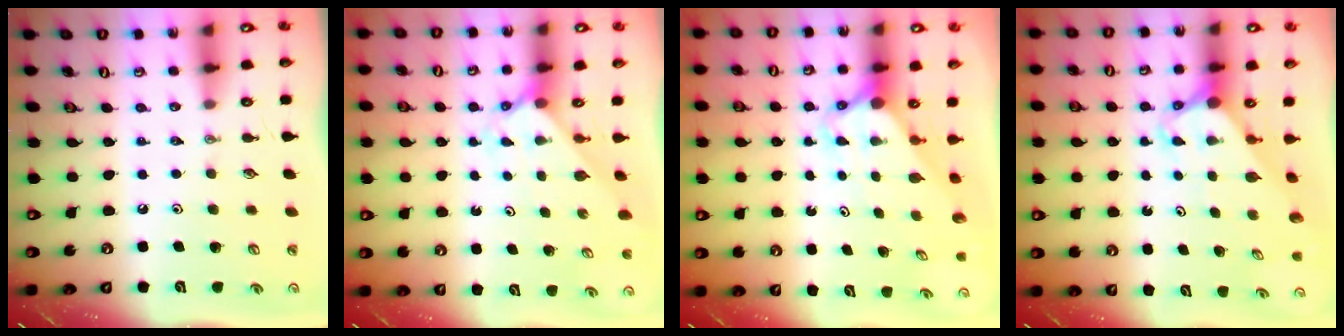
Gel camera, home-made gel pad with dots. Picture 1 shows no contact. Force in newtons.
{"total": 2.1, "press": 2.1, "slide": 0.2}
{"total": 2.9, "press": 2.9, "slide": 0.3}
{"total": 5.2, "press": 5.1, "slide": 0.2}